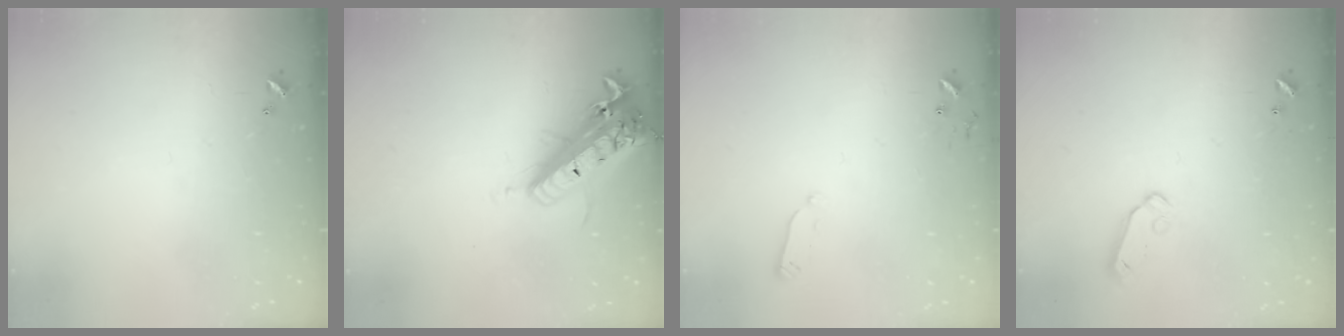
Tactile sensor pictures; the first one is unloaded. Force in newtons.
{"total": 21.3, "press": 20.9, "slide": 4.2}
{"total": 2.9, "press": 2.9, "slide": 0.4}
{"total": 6.2, "press": 6.2, "slide": 0.6}